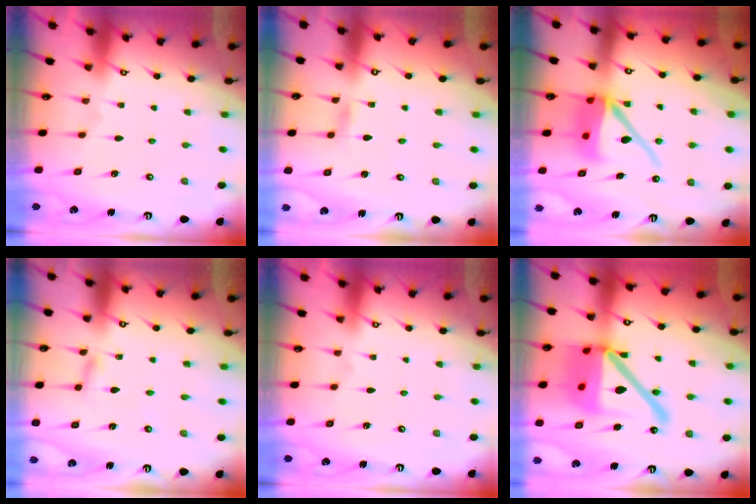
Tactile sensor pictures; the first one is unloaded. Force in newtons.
{"total": 3.2, "press": 3.1, "slide": 0.3}
{"total": 12.5, "press": 12.3, "slide": 1.8}
{"total": 2.7, "press": 2.7, "slide": 0.2}
{"total": 0.0}
{"total": 25.1, "press": 24.9, "slide": 3.6}